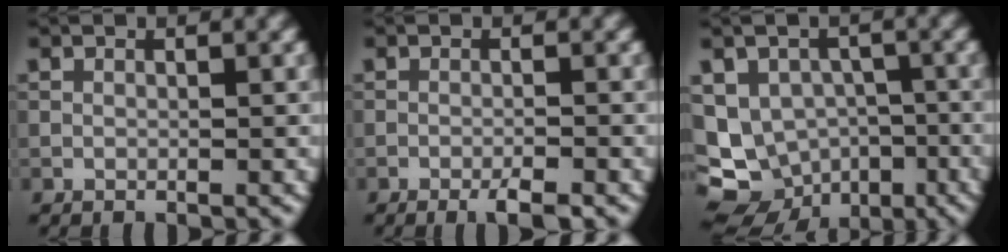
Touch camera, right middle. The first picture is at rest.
{"total": 2.1, "force": [-1.4, 0.2, 1.5], "torque": [-0.025, -0.001, -0.026]}
{"total": 12.1, "force": [-5.9, 9.8, 4.1], "torque": [-0.077, -0.035, -0.089]}